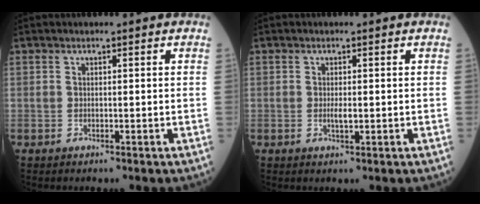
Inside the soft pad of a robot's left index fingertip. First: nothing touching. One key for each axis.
{"total": 1.4, "fx": 0.0, "fy": 0.4, "fz": 1.3, "tx": -0.027, "ty": -0.002, "tz": 0.000}